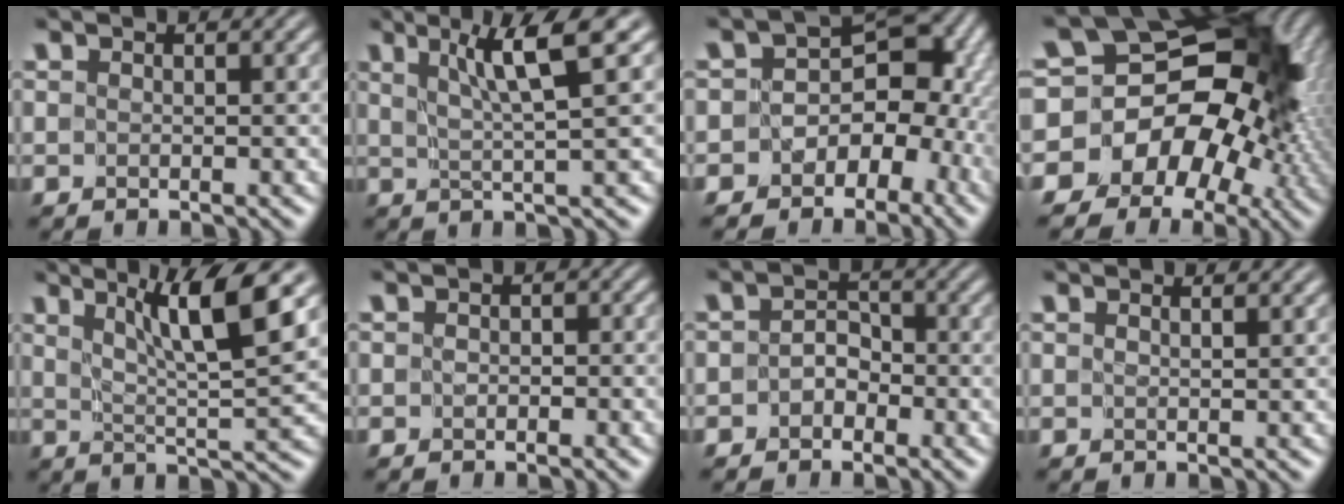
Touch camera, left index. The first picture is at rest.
{"total": 5.2, "force": [2.3, 0.2, 4.6], "torque": [-0.076, 0.005, 0.041]}
{"total": 9.1, "force": [-3.2, 7.5, 3.9], "torque": [0.030, 0.029, -0.084]}
{"total": 13.4, "force": [-2.9, 10.2, 8.3], "torque": [-0.086, 0.012, -0.061]}
{"total": 7.8, "force": [3.9, 0.8, 6.8], "torque": [-0.097, 0.006, 0.069]}
{"total": 0.7, "force": [-0.4, 0.5, 0.0], "torque": [0.004, -0.002, -0.007]}
{"total": 1.7, "force": [-0.9, 1.3, 0.7], "torque": [-0.006, 0.009, -0.019]}
{"total": 0.6, "force": [0.6, -0.3, 0.1], "torque": [-0.005, -0.001, 0.008]}